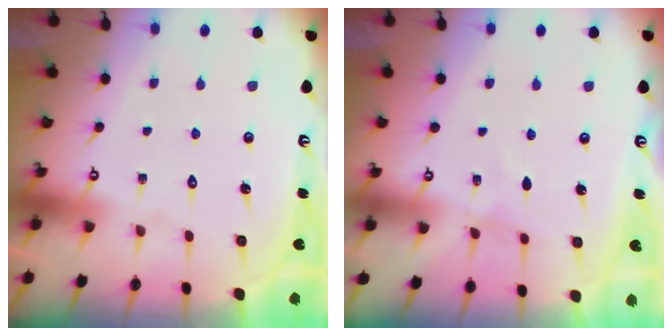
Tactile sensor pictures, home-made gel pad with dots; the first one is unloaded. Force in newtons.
{"total": 2.9, "press": 2.9, "slide": 0.4}